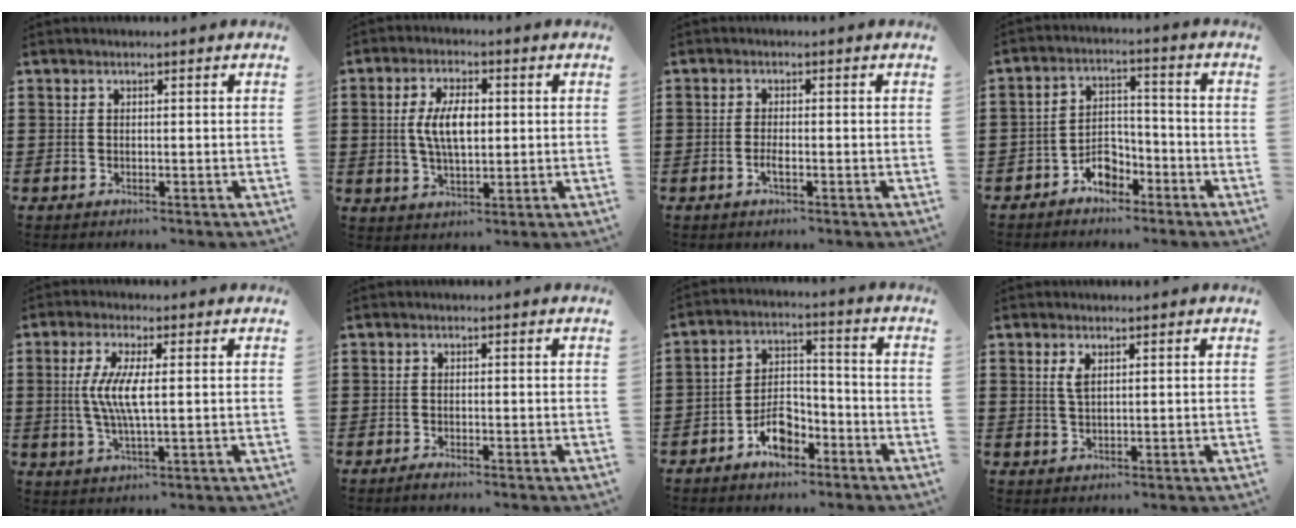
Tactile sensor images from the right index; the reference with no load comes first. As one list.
[{"total": 6.8, "force": [0.5, 3.1, 6.1], "torque": [-0.119, 0.005, 0.002]}, {"total": 1.9, "force": [-0.8, 0.3, 1.7], "torque": [-0.038, -0.005, -0.017]}, {"total": 5.0, "force": [-3.7, 2.7, 2.0], "torque": [-0.043, 0.011, -0.072]}, {"total": 6.1, "force": [0.3, 1.1, 6.0], "torque": [-0.126, -0.007, -0.001]}, {"total": 0.9, "force": [-0.8, 0.0, 0.3], "torque": [-0.008, -0.004, -0.016]}, {"total": 6.6, "force": [-4.3, 3.3, 3.8], "torque": [-0.074, 0.014, -0.080]}, {"total": 2.1, "force": [0.8, 0.8, 1.8], "torque": [-0.039, 0.004, 0.013]}]